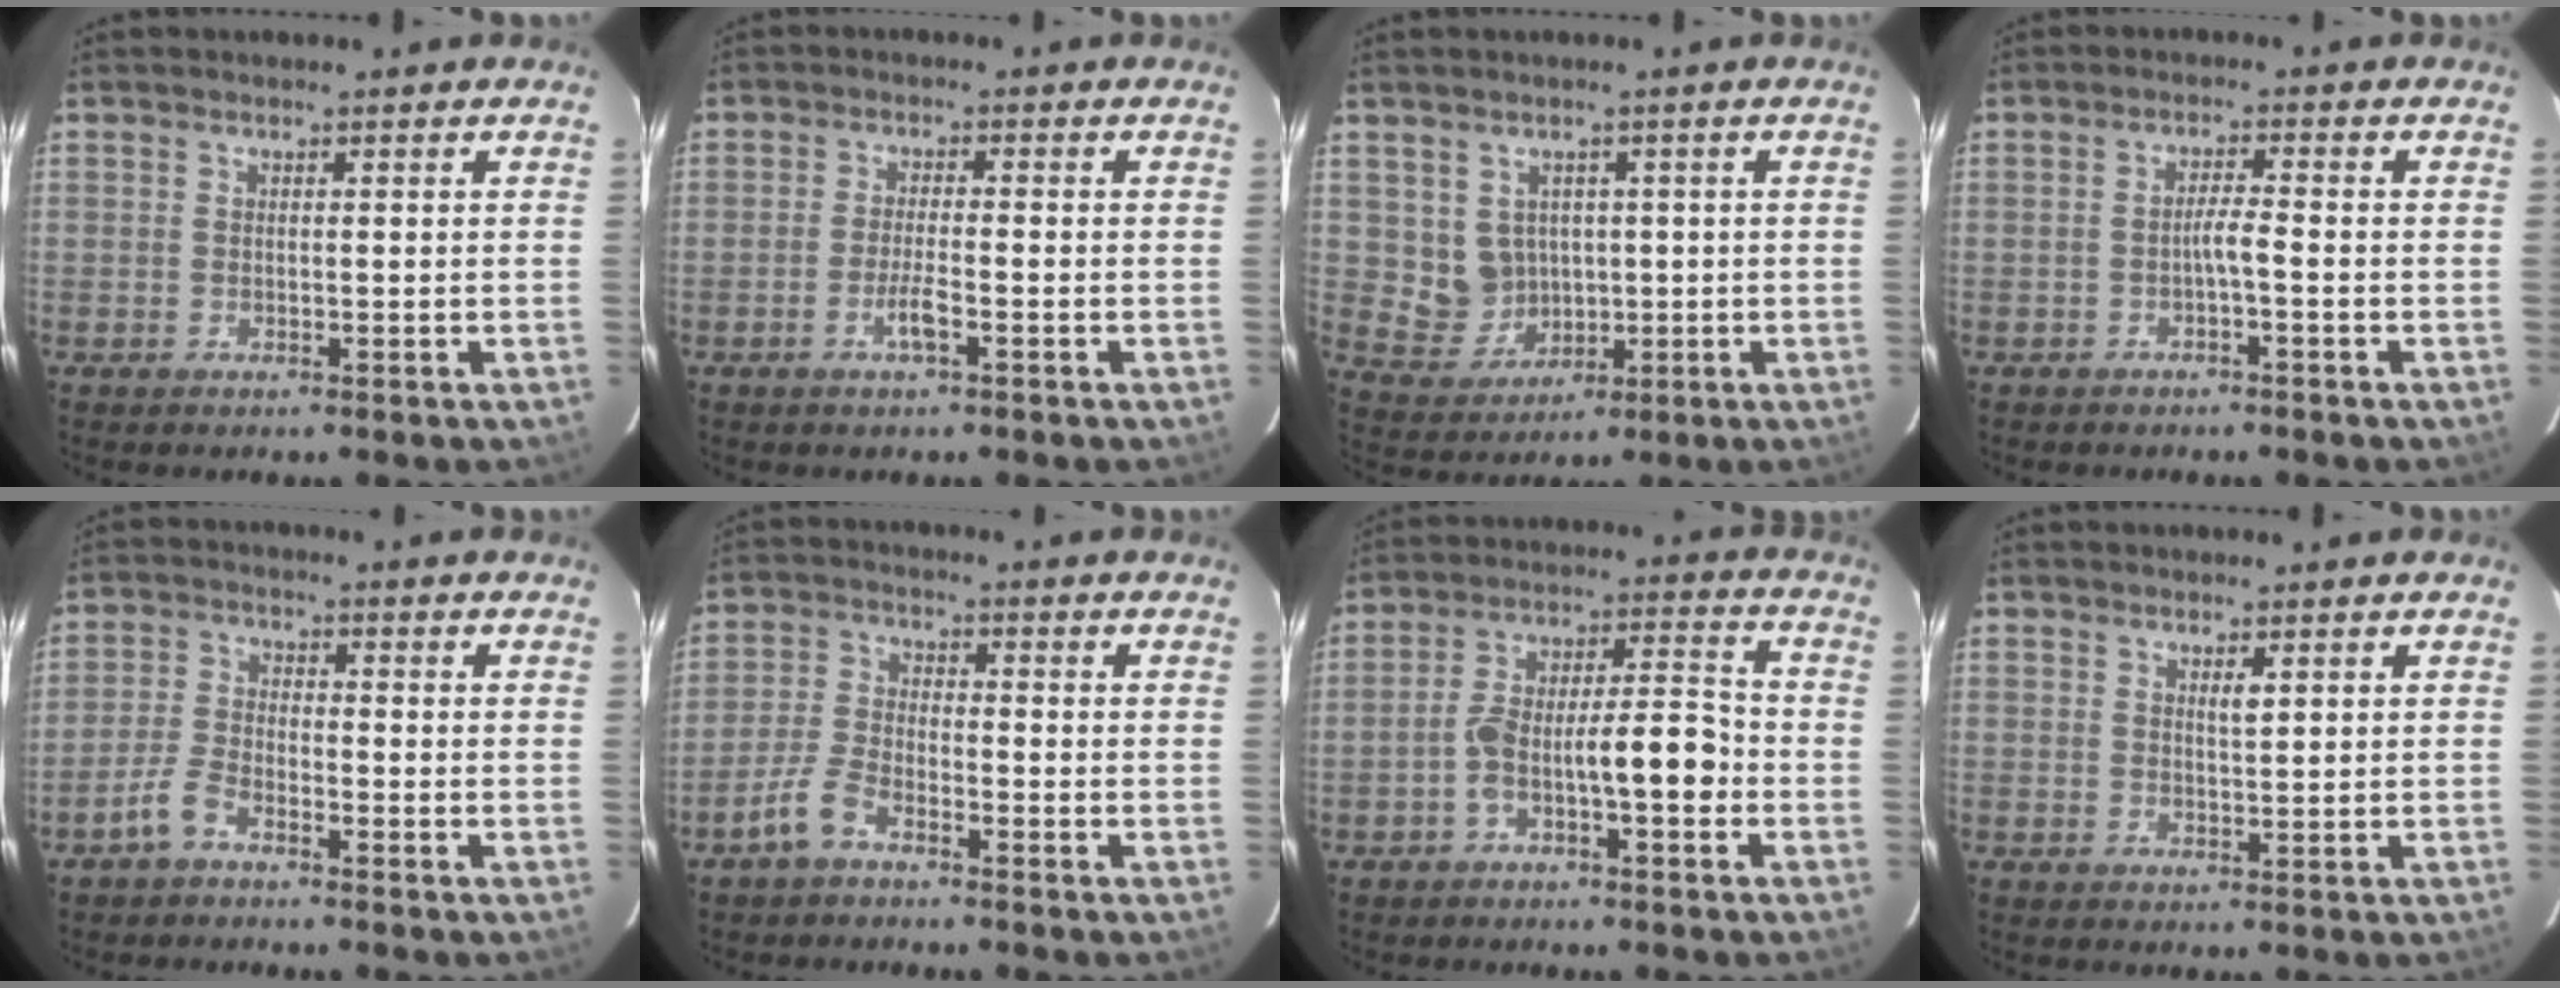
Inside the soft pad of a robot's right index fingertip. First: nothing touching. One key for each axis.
{"total": 3.0, "fx": -1.4, "fy": 0.2, "fz": 2.6, "tx": -0.052, "ty": -0.001, "tz": -0.028}
{"total": 5.7, "fx": 0.9, "fy": 5.4, "fz": 1.6, "tx": -0.032, "ty": 0.011, "tz": 0.032}
{"total": 2.2, "fx": -0.9, "fy": -0.1, "fz": 2.0, "tx": -0.034, "ty": 0.003, "tz": -0.019}
{"total": 3.8, "fx": -2.9, "fy": 1.3, "fz": 2.1, "tx": -0.055, "ty": 0.003, "tz": -0.060}
{"total": 4.7, "fx": -3.5, "fy": 1.5, "fz": 2.7, "tx": -0.071, "ty": 0.001, "tz": -0.073}
{"total": 9.3, "fx": -3.4, "fy": 2.0, "fz": 8.4, "tx": -0.144, "ty": 0.038, "tz": -0.054}
{"total": 1.2, "fx": 0.6, "fy": 0.2, "fz": 1.0, "tx": -0.021, "ty": -0.002, "tz": 0.011}